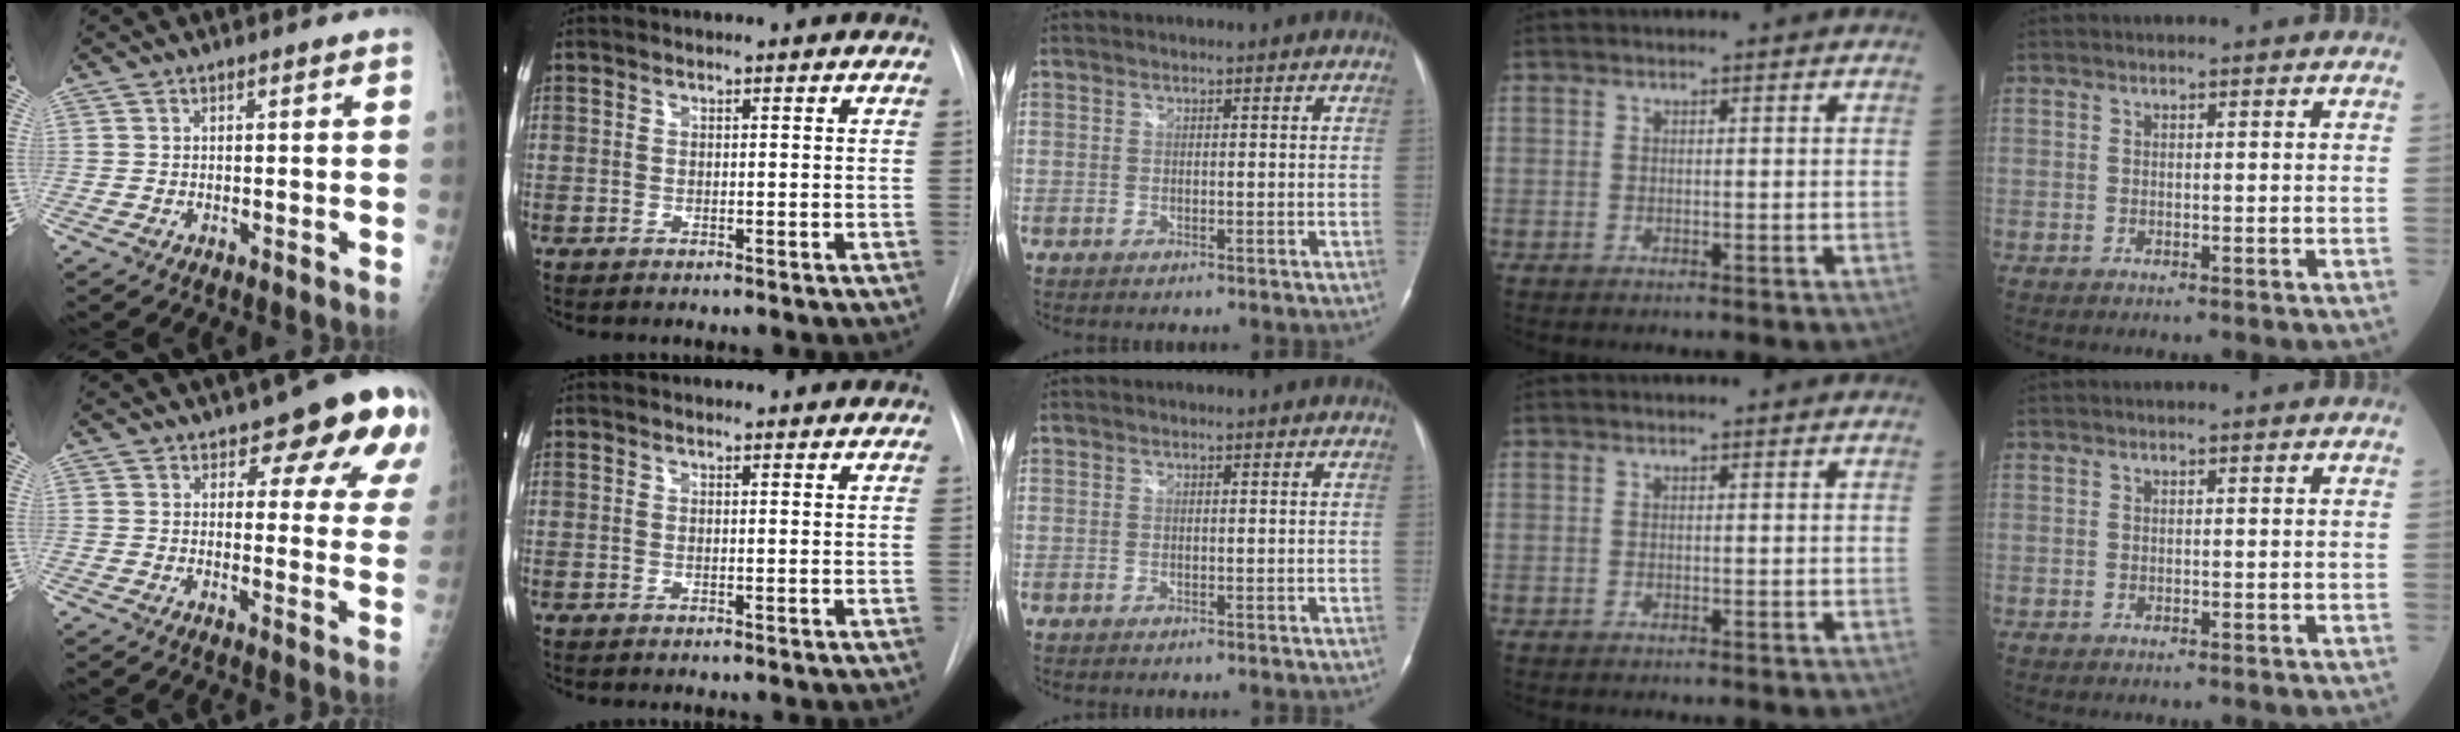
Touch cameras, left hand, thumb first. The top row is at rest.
{"thumb": {"total": 14.9, "force": [9.3, 5.7, 10.2], "torque": [-0.076, -0.044, 0.103]}, "index": {"total": 4.1, "force": [3.9, 1.0, 0.8], "torque": [-0.011, 0.010, 0.036]}}